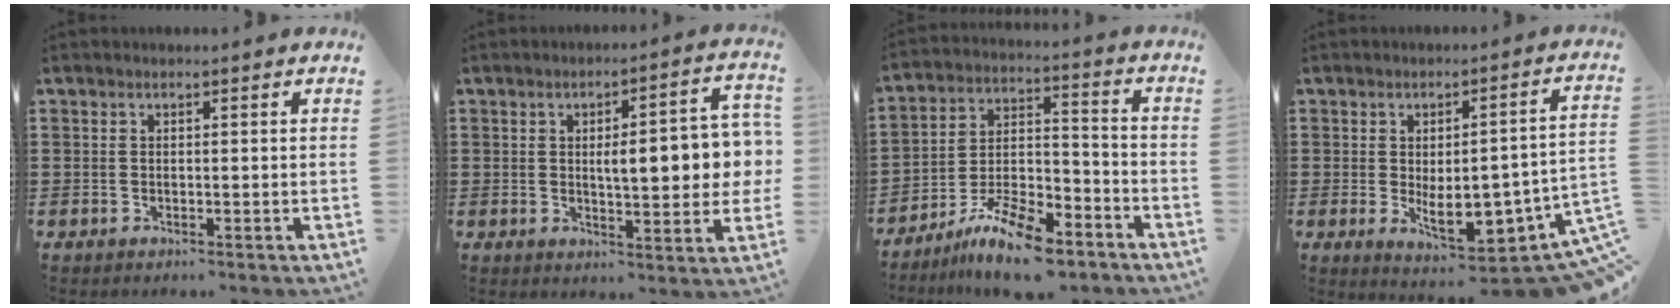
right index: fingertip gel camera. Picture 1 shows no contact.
{"total": 8.3, "force": [0.4, 2.3, 8.0], "torque": [-0.114, -0.008, -0.003]}
{"total": 11.5, "force": [-9.0, 3.0, 6.6], "torque": [-0.123, 0.031, -0.171]}
{"total": 9.0, "force": [-3.1, 3.2, 7.8], "torque": [-0.104, -0.017, -0.054]}